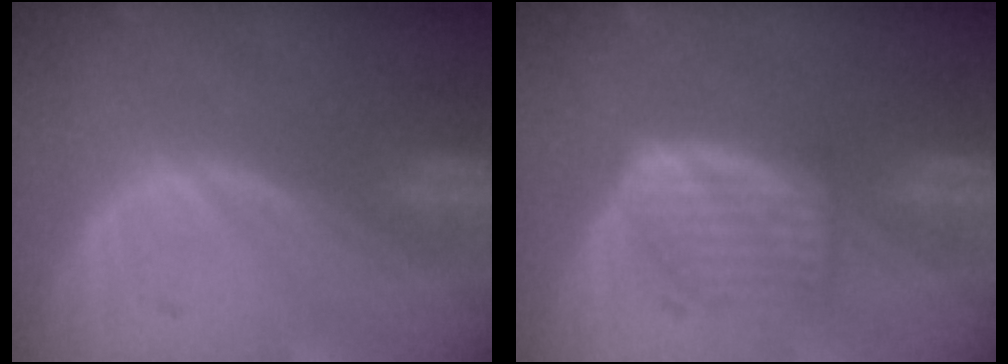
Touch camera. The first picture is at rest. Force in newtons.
{"total": 5.9, "press": 5.3, "slide": 2.6}